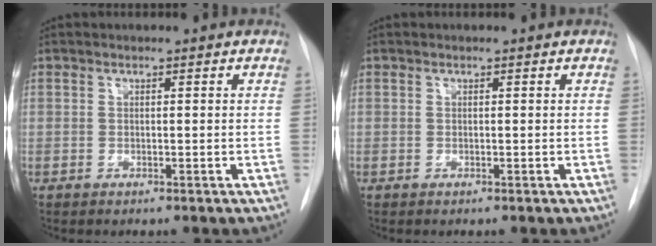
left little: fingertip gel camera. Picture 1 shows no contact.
{"total": 0.0}